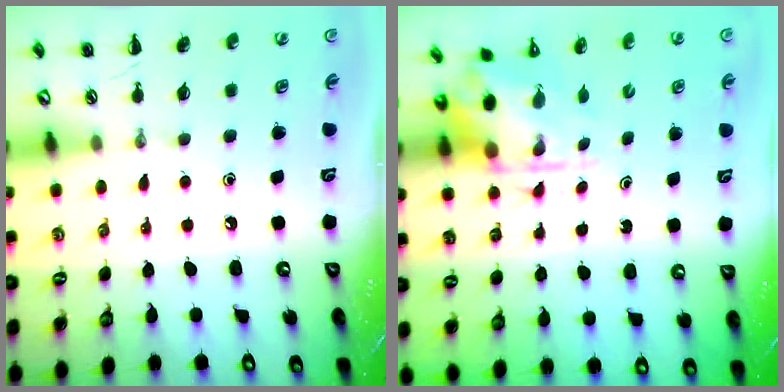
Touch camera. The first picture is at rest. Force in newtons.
{"total": 3.9, "press": 3.8, "slide": 0.9}